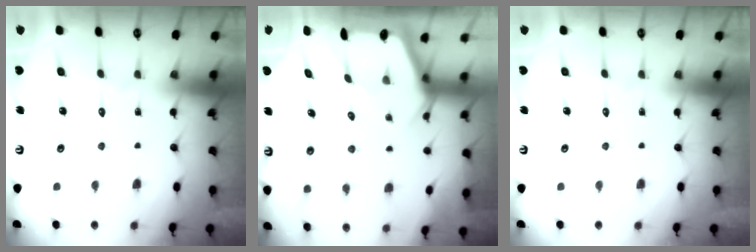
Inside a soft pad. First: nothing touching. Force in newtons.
{"total": 2.4, "press": 2.4, "slide": 0.3}
{"total": 0.0}